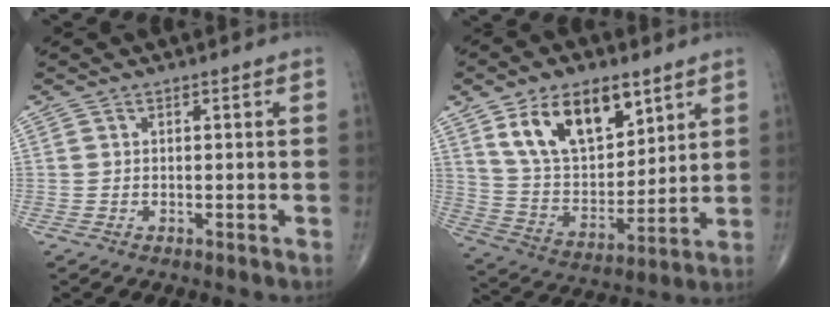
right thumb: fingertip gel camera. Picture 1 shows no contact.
{"total": 17.5, "force": [9.4, 9.3, 11.4], "torque": [-0.155, -0.041, 0.182]}